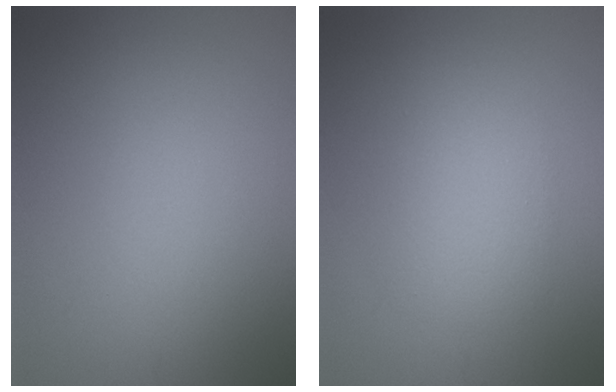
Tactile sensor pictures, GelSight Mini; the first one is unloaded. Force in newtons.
{"total": 2.8, "press": 2.8, "slide": 0.2}